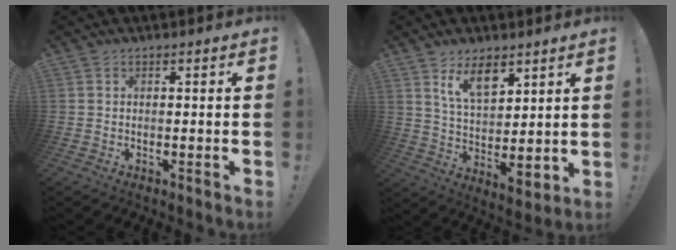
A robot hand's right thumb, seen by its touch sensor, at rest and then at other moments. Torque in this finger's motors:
{"motor_torque": [1.46, 1.85, 0.04, 0.23, 0.20]}